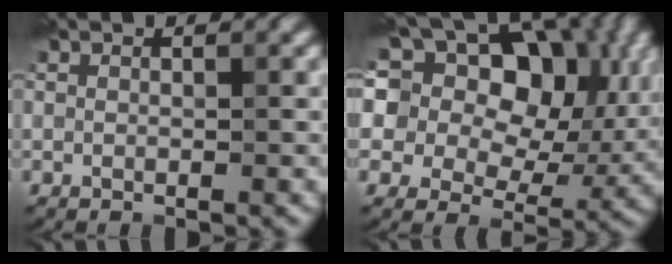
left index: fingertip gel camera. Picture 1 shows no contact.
{"total": 23.3, "force": [12.2, 14.2, 13.9], "torque": [-0.242, 0.088, 0.177]}